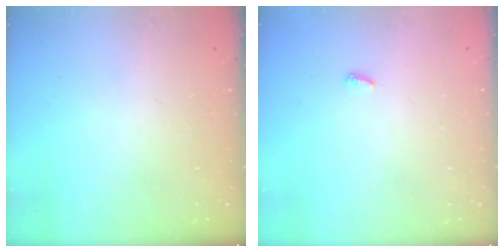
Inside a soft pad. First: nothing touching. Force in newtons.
{"total": 4.3, "press": 4.3, "slide": 0.4}